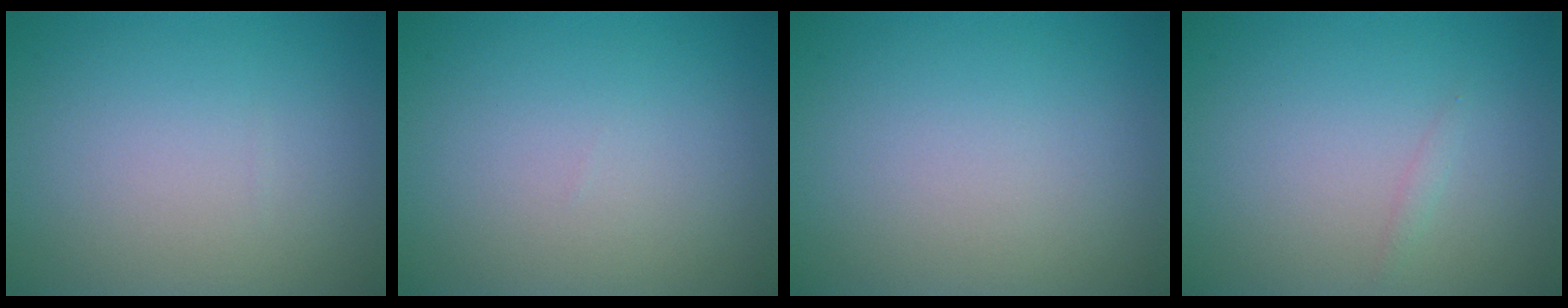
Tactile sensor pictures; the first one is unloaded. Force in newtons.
{"total": 0.0}
{"total": 0.0}
{"total": 0.5, "press": 0.5, "slide": 0.0}